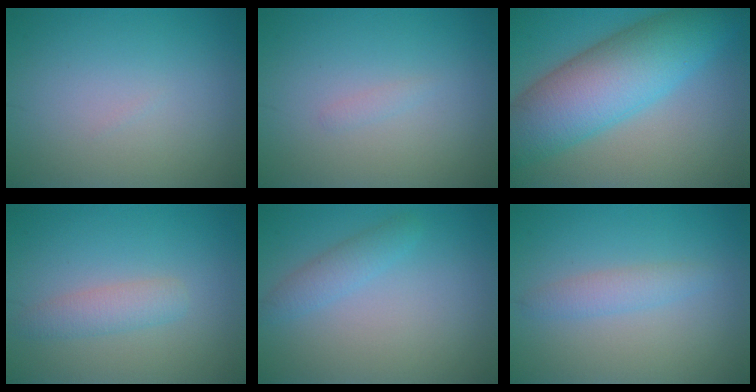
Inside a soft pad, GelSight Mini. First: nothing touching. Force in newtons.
{"total": 0.5, "press": 0.5, "slide": 0.0}
{"total": 10.3, "press": 10.3, "slide": 0.2}
{"total": 2.2, "press": 2.2, "slide": 0.1}
{"total": 1.9, "press": 1.9, "slide": 0.1}
{"total": 1.8, "press": 1.8, "slide": 0.1}